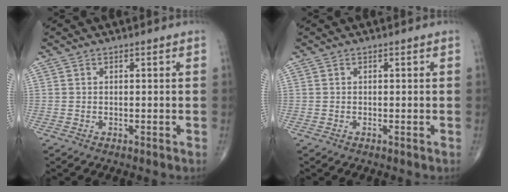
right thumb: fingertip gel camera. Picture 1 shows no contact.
{"total": 0.0}